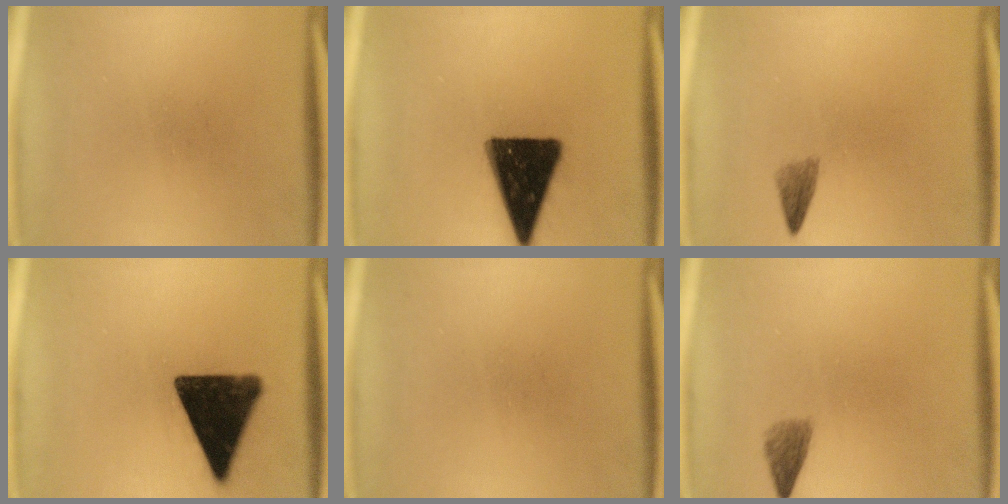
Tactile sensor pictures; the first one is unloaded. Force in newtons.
{"total": 17.2}
{"total": 1.7}
{"total": 15.7}
{"total": 0.0}
{"total": 2.2}